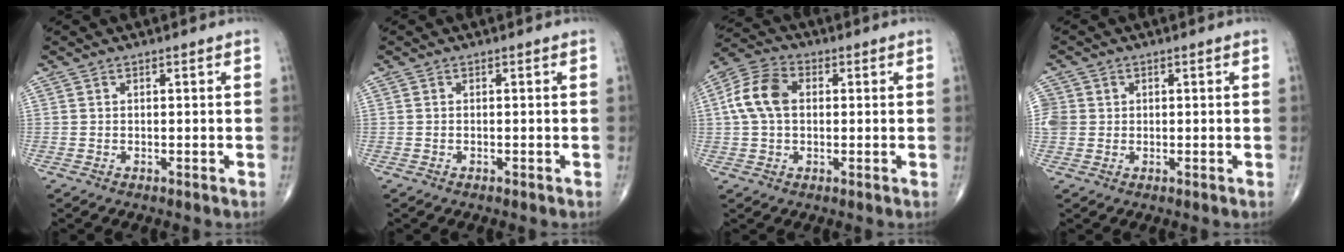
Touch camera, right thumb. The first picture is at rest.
{"total": 0.0}
{"total": 9.3, "force": [1.1, 6.2, 6.8], "torque": [-0.139, 0.024, 0.015]}
{"total": 5.6, "force": [1.0, 5.1, 2.0], "torque": [-0.049, 0.012, 0.024]}